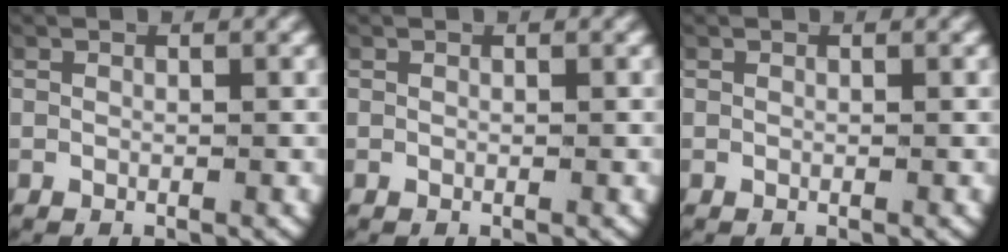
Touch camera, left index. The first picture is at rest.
{"total": 0.0}
{"total": 0.0}